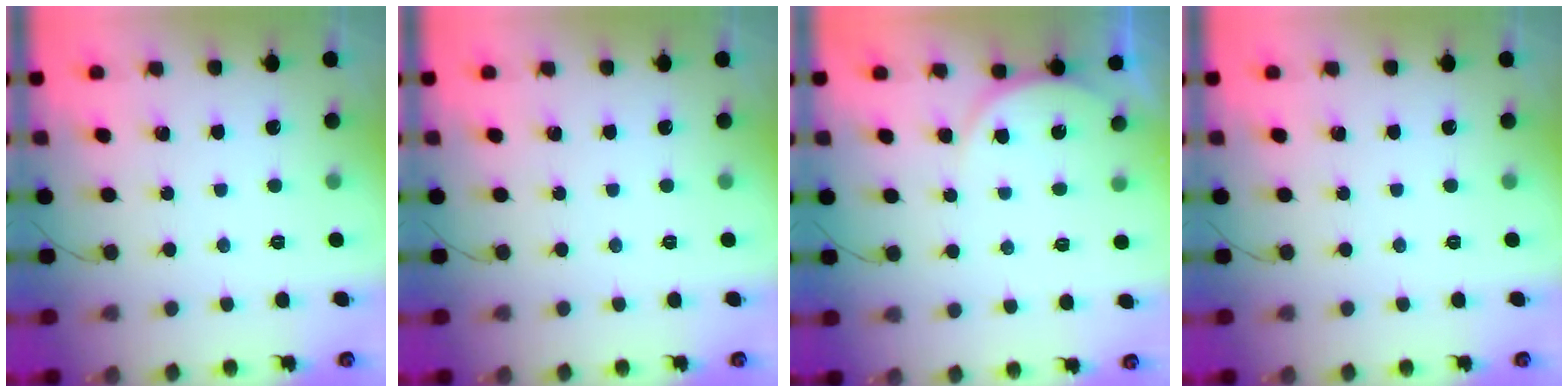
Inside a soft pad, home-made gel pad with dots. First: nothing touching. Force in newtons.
{"total": 0.0}
{"total": 4.4, "press": 3.9, "slide": 2.0}
{"total": 0.0}